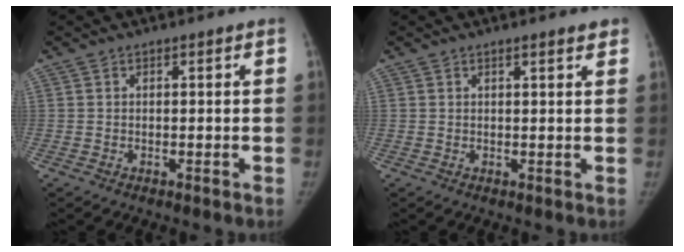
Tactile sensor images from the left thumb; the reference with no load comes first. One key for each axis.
{"total": 2.0, "fx": 1.5, "fy": 0.3, "fz": 1.2, "tx": -0.012, "ty": -0.004, "tz": 0.018}